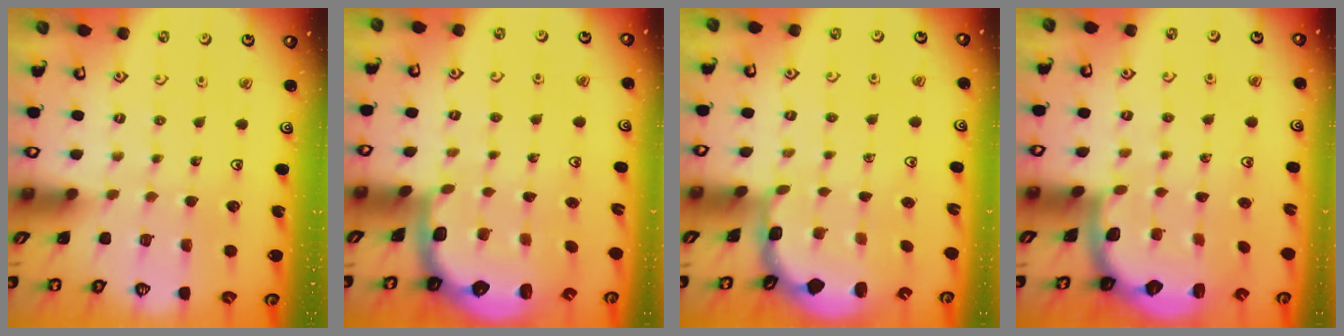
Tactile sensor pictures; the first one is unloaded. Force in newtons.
{"total": 3.0, "press": 2.1, "slide": 2.1}
{"total": 2.9, "press": 1.7, "slide": 2.3}
{"total": 2.6, "press": 2.3, "slide": 1.2}